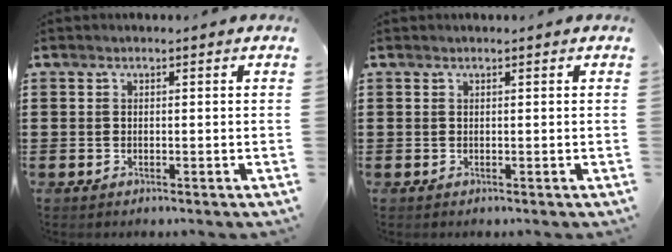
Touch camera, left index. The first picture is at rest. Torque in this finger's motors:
{"motor_torque": [0.18, 0.10, 0.05, 0.01]}